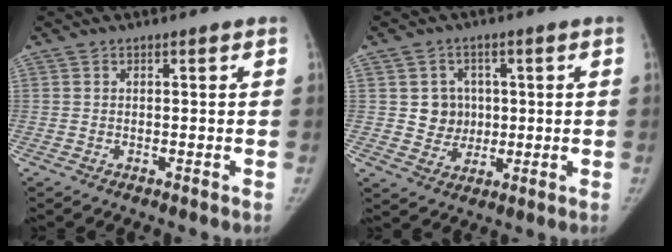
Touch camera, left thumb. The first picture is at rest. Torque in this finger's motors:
{"motor_torque": [-0.08, 0.08, 0.07, 0.11, 0.00]}